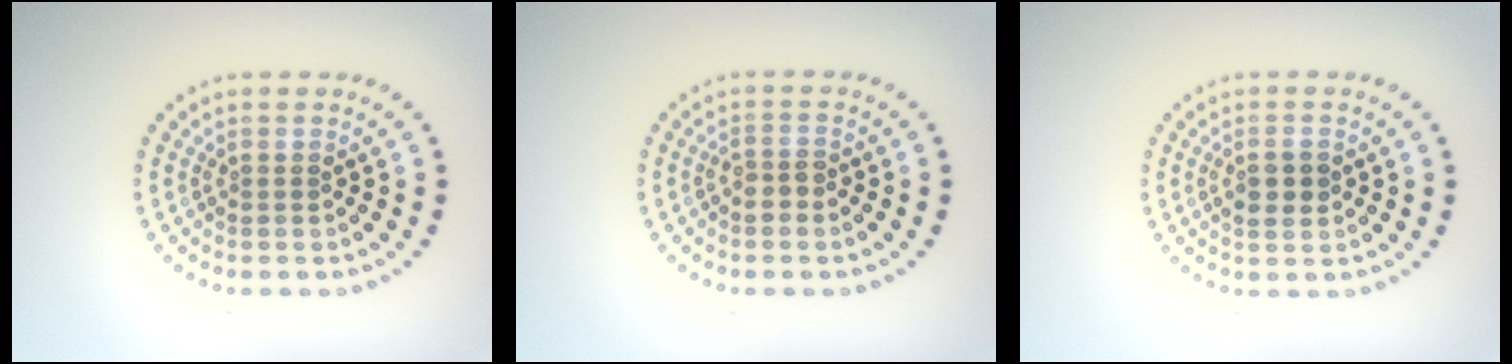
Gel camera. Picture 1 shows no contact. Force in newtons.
{"total": 1.7, "press": 1.3, "slide": 1.1}
{"total": 2.2, "press": 2.2, "slide": 0.0}